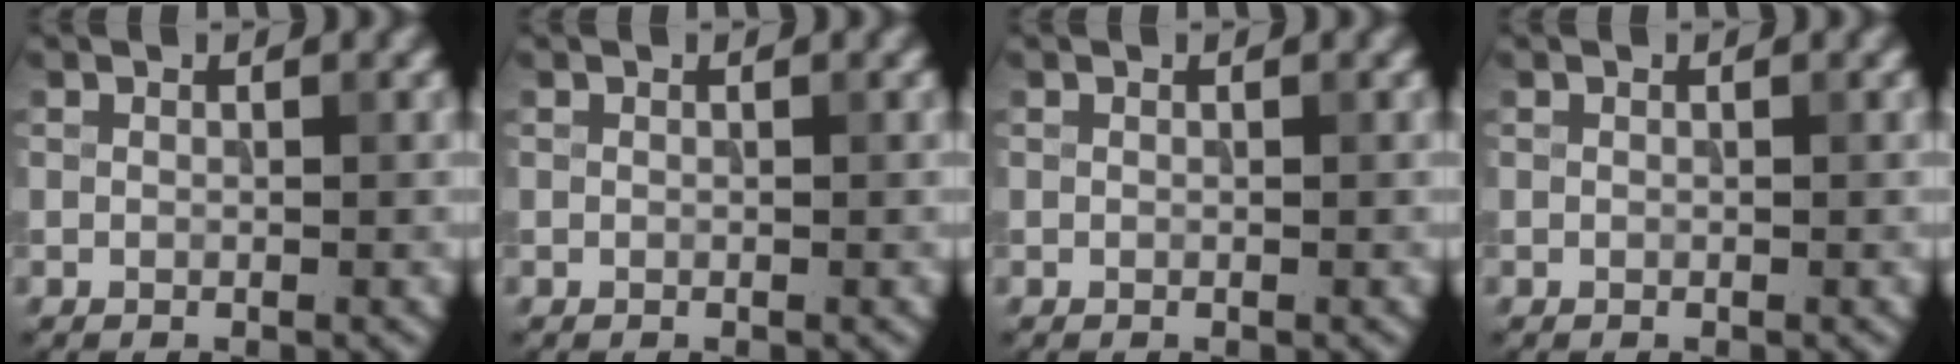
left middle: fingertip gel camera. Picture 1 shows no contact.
{"total": 0.0}
{"total": 0.0}
{"total": 0.0}